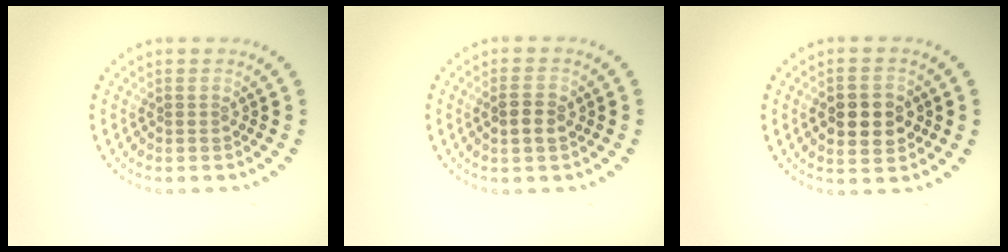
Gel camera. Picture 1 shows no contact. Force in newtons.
{"total": 2.2, "press": 2.2, "slide": 0.3}
{"total": 4.4, "press": 4.4, "slide": 0.3}